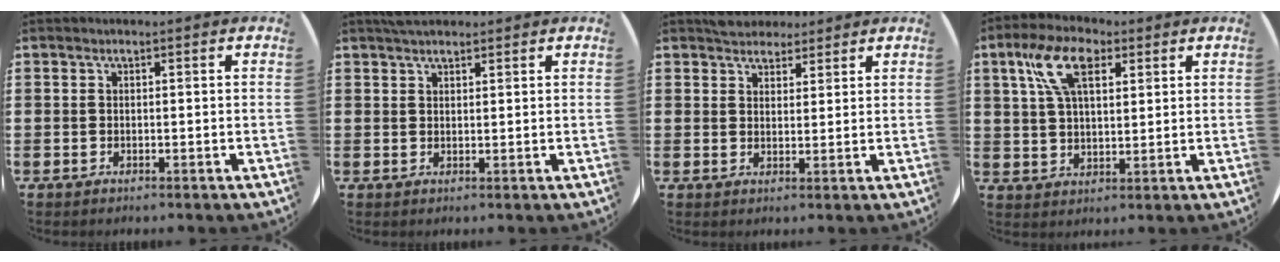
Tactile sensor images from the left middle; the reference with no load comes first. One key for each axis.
{"total": 2.0, "fx": 1.8, "fy": 0.6, "fz": 0.6, "tx": -0.007, "ty": 0.001, "tz": 0.034}
{"total": 3.4, "fx": 3.1, "fy": 1.4, "fz": 0.1, "tx": -0.003, "ty": -0.003, "tz": 0.060}
{"total": 8.7, "fx": 4.5, "fy": 4.4, "fz": 6.0, "tx": -0.134, "ty": 0.017, "tz": 0.083}